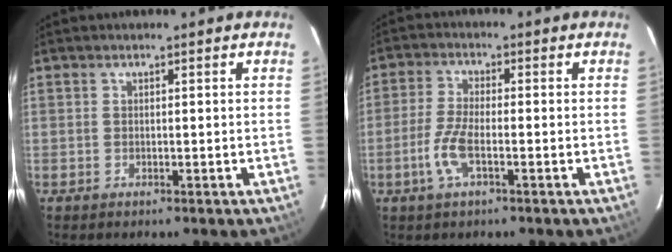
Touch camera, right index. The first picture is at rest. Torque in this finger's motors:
{"motor_torque": [0.04, -0.17, 0.15, 0.03]}